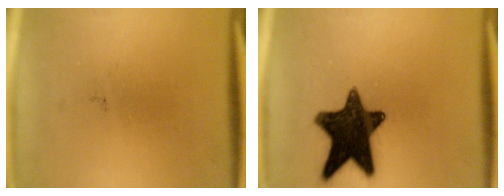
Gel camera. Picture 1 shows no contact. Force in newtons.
{"total": 15.2}